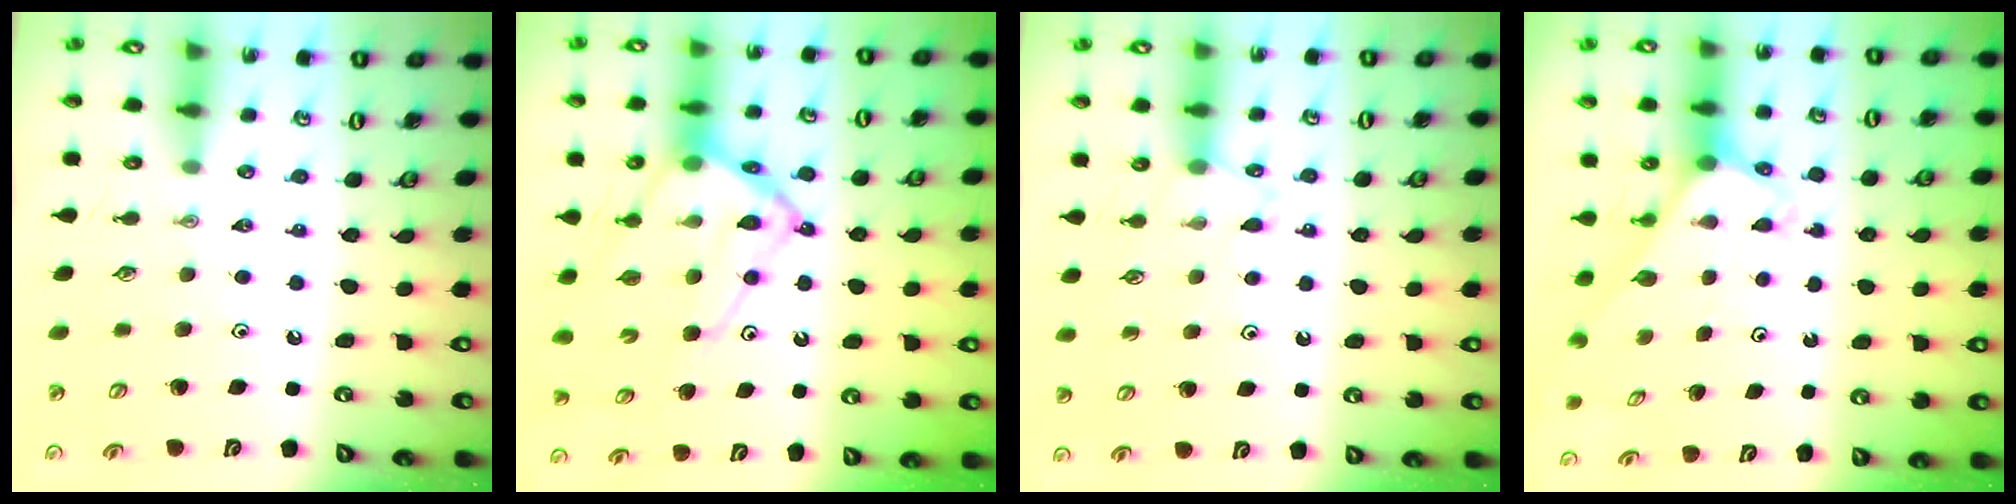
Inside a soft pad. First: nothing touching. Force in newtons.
{"total": 20.0, "press": 19.9, "slide": 1.7}
{"total": 6.0, "press": 5.9, "slide": 0.6}
{"total": 2.7, "press": 2.7, "slide": 0.2}